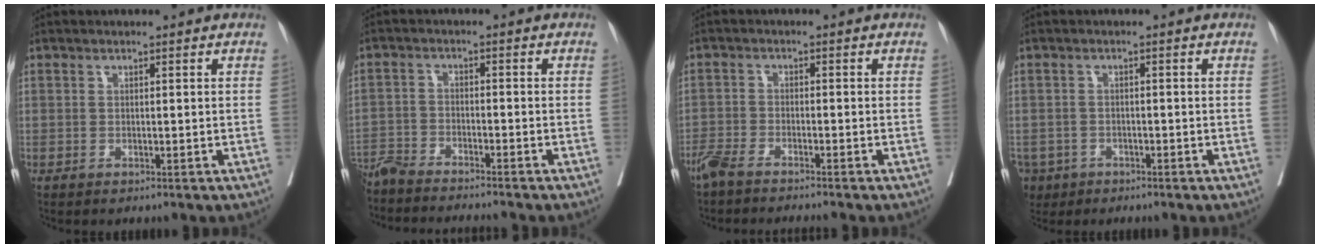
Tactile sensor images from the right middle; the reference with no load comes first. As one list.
[{"total": 10.4, "force": [-9.8, 0.2, 3.5], "torque": [-0.038, -0.014, -0.157]}, {"total": 4.5, "force": [-4.0, 0.2, 2.0], "torque": [-0.032, -0.011, -0.074]}, {"total": 5.1, "force": [-3.2, 3.8, 1.0], "torque": [-0.022, 0.002, -0.052]}]